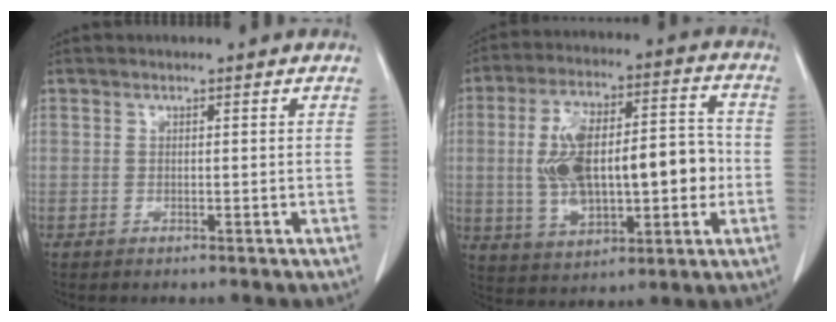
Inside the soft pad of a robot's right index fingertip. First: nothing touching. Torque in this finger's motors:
{"motor_torque": [1.72, -0.41, 0.48, 0.21]}